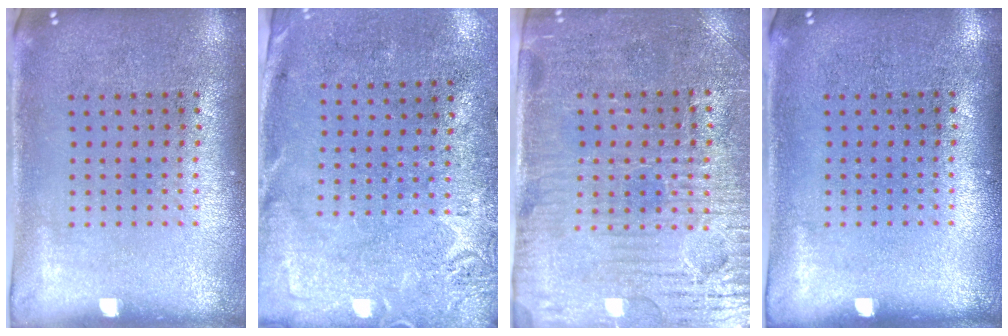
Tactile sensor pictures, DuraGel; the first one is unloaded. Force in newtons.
{"total": 2.8, "press": 2.2, "slide": 1.8}
{"total": 3.8, "press": 3.6, "slide": 1.4}
{"total": 0.0}